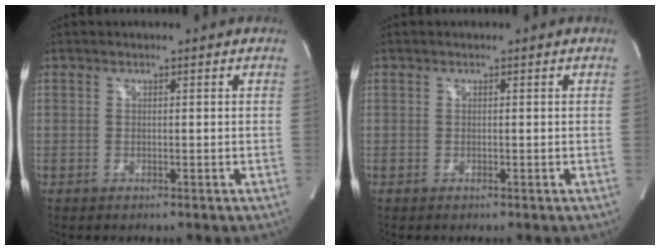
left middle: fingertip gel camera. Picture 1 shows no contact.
{"total": 0.0}